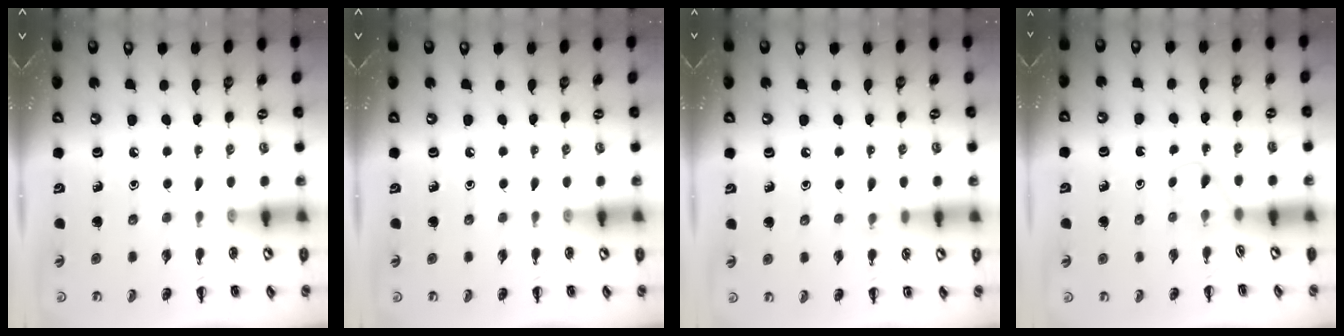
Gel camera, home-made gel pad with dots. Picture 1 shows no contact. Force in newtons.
{"total": 0.0}
{"total": 5.7, "press": 5.7, "slide": 1.0}
{"total": 3.1, "press": 2.9, "slide": 1.1}